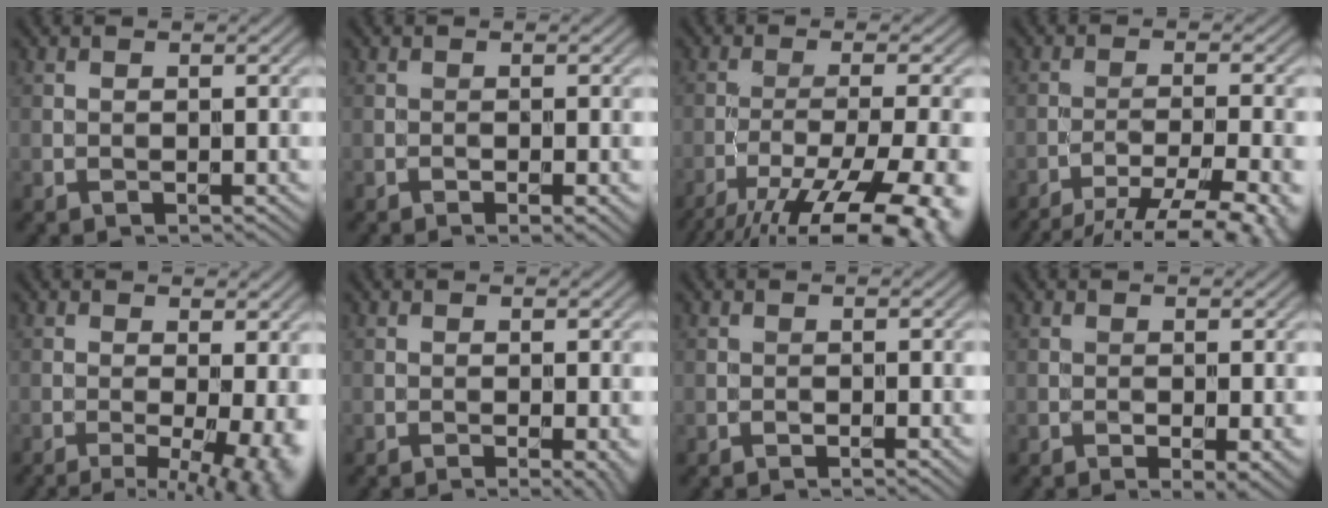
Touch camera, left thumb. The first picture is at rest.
{"total": 1.5, "force": [-0.7, 0.2, 1.4], "torque": [-0.028, -0.003, -0.010]}
{"total": 15.2, "force": [-10.1, 3.3, 10.8], "torque": [-0.174, -0.028, -0.143]}
{"total": 10.6, "force": [-8.4, 2.0, 6.1], "torque": [-0.095, -0.010, -0.107]}
{"total": 8.8, "force": [-2.4, 2.5, 8.1], "torque": [-0.099, -0.004, -0.026]}
{"total": 2.1, "force": [-0.6, 0.2, 2.0], "torque": [-0.032, -0.006, -0.010]}
{"total": 0.8, "force": [-0.5, 0.0, 0.6], "torque": [-0.014, -0.002, -0.007]}
{"total": 2.6, "force": [-0.9, 0.6, 2.4], "torque": [-0.043, -0.007, -0.013]}